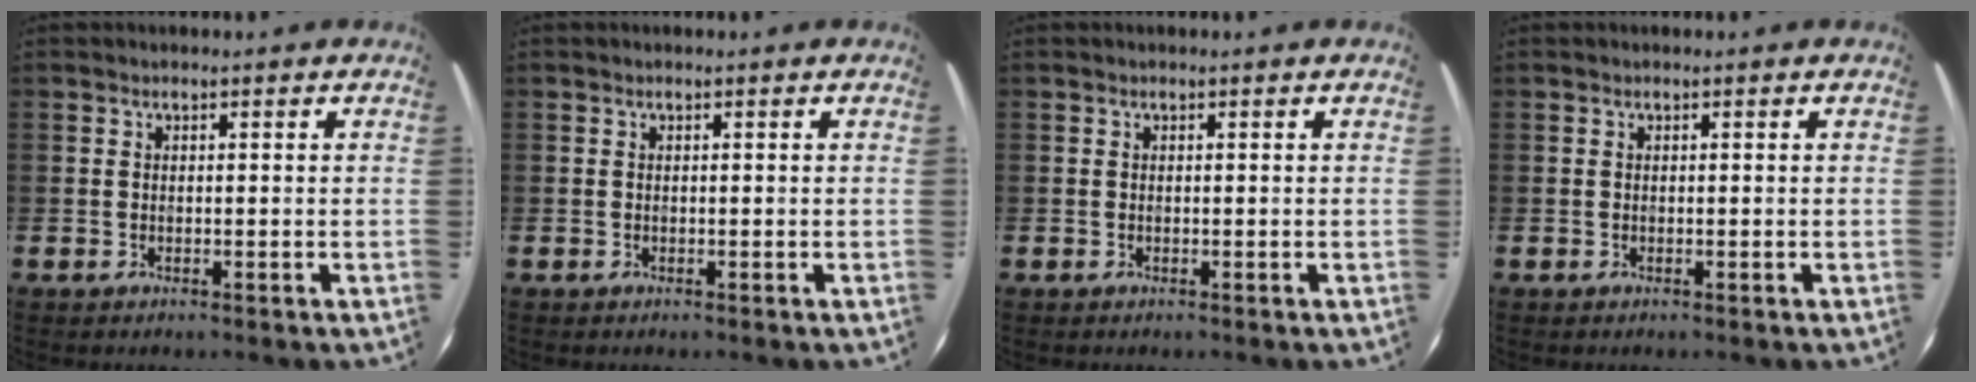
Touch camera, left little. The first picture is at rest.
{"total": 0.0}
{"total": 0.0}
{"total": 0.0}